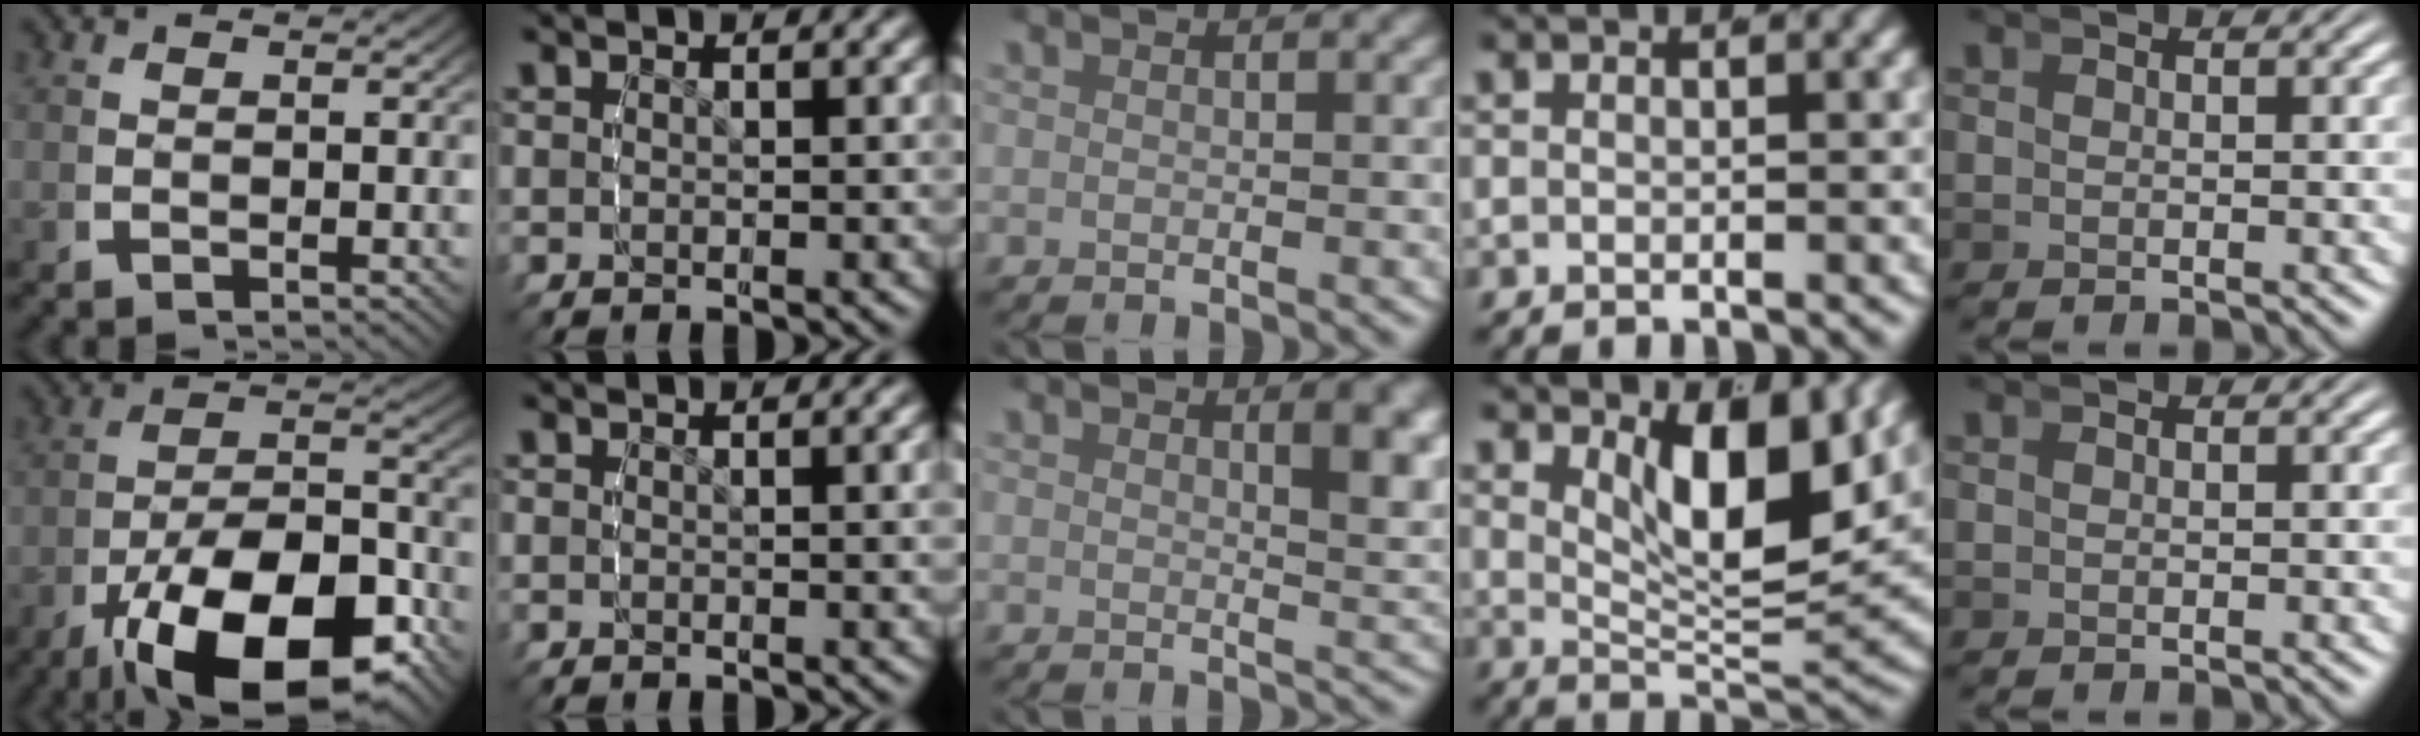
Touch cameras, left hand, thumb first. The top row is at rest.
{"thumb": {"total": 15.0, "force": [-5.3, 7.9, 11.6], "torque": [-0.216, -0.065, -0.053]}, "index": {"total": 0.6, "force": [0.1, 0.2, 0.6], "torque": [-0.004, 0.005, 0.000]}, "middle": {"total": 3.4, "force": [1.6, 0.6, 3.0], "torque": [-0.033, -0.009, 0.025]}, "ring": {"total": 8.4, "force": [3.8, 2.6, 7.0], "torque": [-0.109, -0.017, 0.067]}}